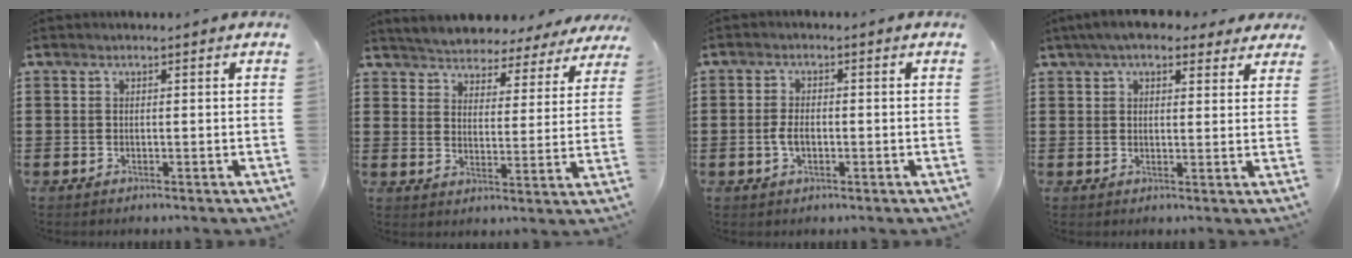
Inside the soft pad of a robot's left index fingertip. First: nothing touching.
{"total": 4.3, "force": [4.3, 0.1, -0.5], "torque": [-0.019, -0.033, 0.070]}
{"total": 3.0, "force": [-0.6, 1.5, 2.5], "torque": [-0.063, -0.001, -0.015]}
{"total": 5.7, "force": [4.6, 1.7, 3.0], "torque": [-0.064, 0.002, 0.082]}